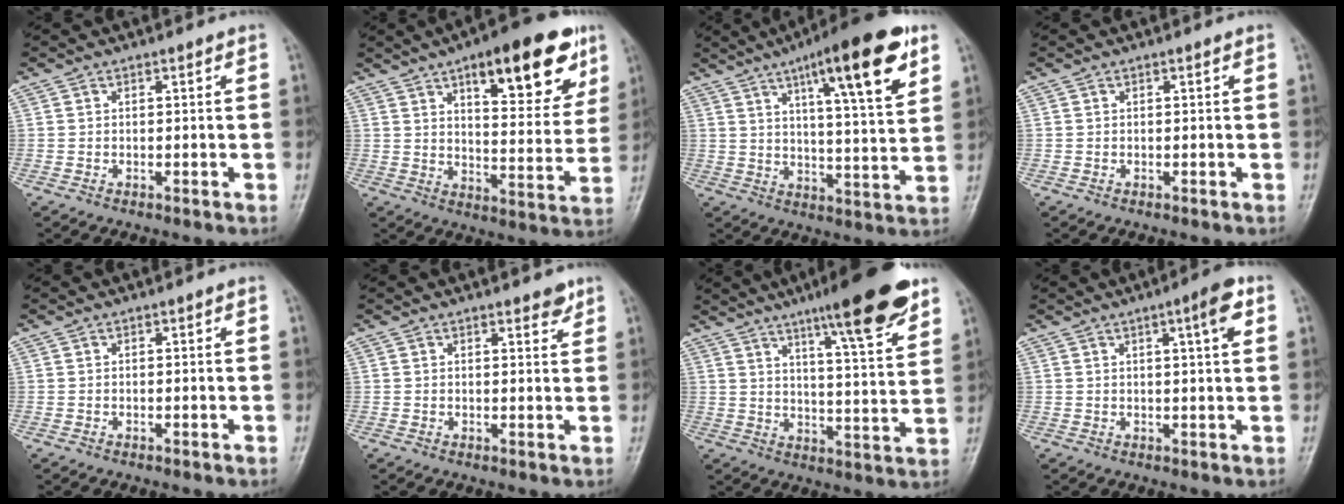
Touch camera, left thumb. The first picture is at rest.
{"total": 21.0, "force": [11.2, 7.9, 16.0], "torque": [-0.178, -0.038, 0.158]}
{"total": 18.8, "force": [9.6, 4.1, 15.6], "torque": [-0.213, -0.033, 0.143]}
{"total": 0.0}
{"total": 0.0}
{"total": 2.3, "force": [1.8, 0.8, 1.2], "torque": [-0.009, -0.011, 0.023]}
{"total": 16.3, "force": [10.4, 2.4, 12.3], "torque": [-0.164, -0.052, 0.157]}
{"total": 5.2, "force": [2.2, 0.7, 4.6], "torque": [-0.066, -0.004, 0.030]}